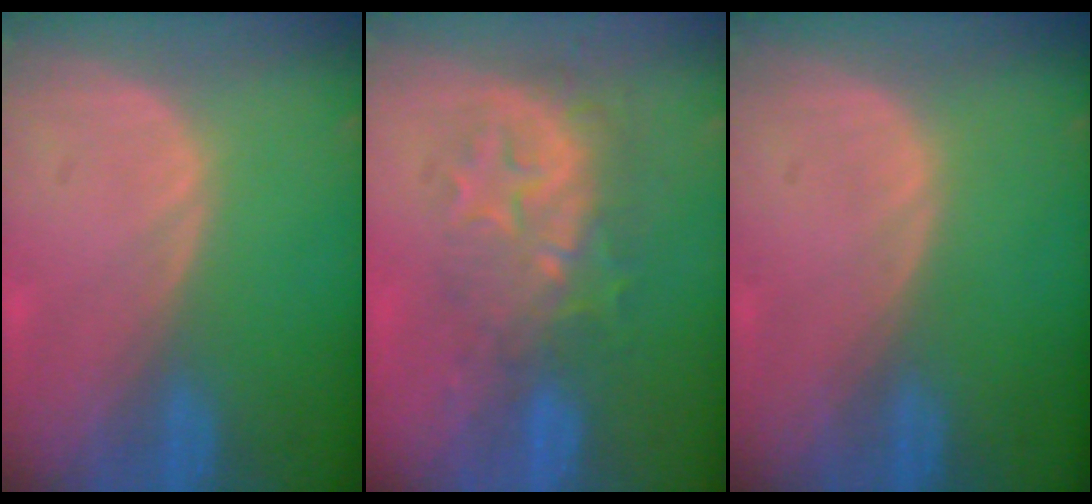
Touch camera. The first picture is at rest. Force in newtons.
{"total": 9.2, "press": 8.1, "slide": 4.5}
{"total": 0.0}